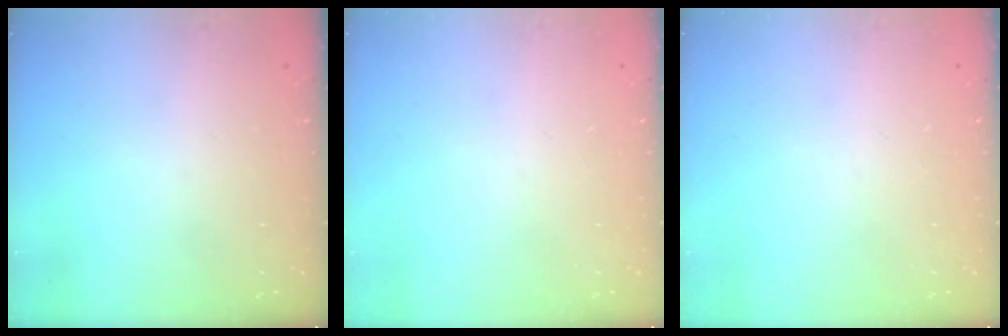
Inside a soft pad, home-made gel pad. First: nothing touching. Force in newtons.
{"total": 0.0}
{"total": 0.0}